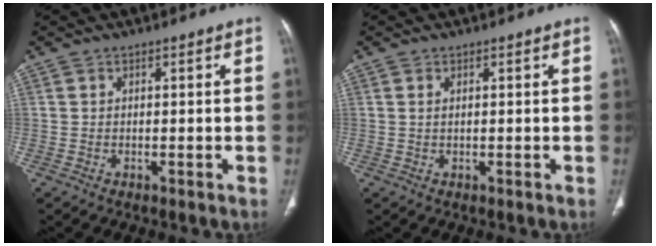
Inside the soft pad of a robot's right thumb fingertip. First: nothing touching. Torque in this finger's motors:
{"motor_torque": [-0.08, -0.53, 0.42, 0.06, -0.03]}